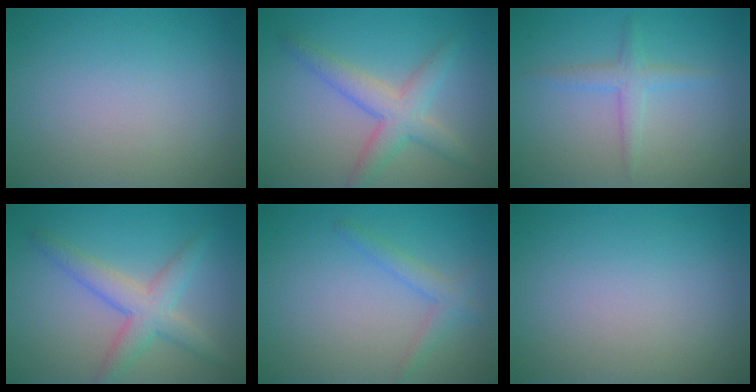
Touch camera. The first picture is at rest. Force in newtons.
{"total": 4.1, "press": 4.1, "slide": 0.1}
{"total": 2.0, "press": 2.0, "slide": 0.1}
{"total": 4.1, "press": 4.1, "slide": 0.1}
{"total": 1.8, "press": 1.8, "slide": 0.0}
{"total": 0.0}